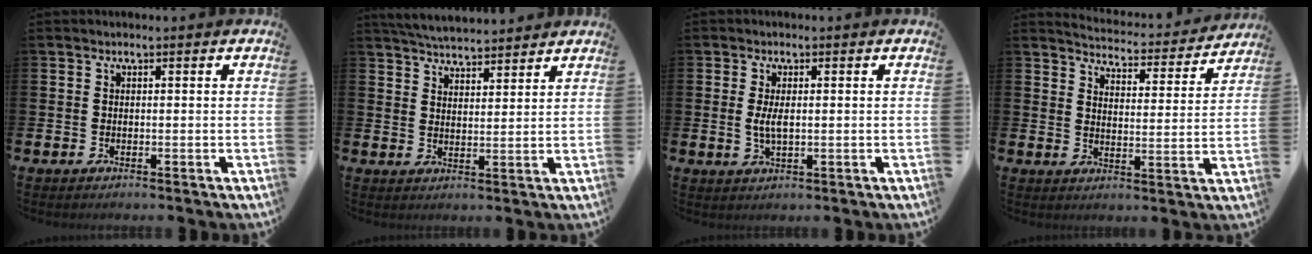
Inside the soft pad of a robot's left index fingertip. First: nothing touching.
{"total": 5.0, "force": [5.0, 0.4, 0.3], "torque": [-0.019, -0.029, 0.089]}
{"total": 2.7, "force": [0.3, 1.0, 2.5], "torque": [-0.048, 0.002, 0.004]}
{"total": 4.7, "force": [4.6, 0.4, 0.5], "torque": [-0.026, -0.043, 0.076]}